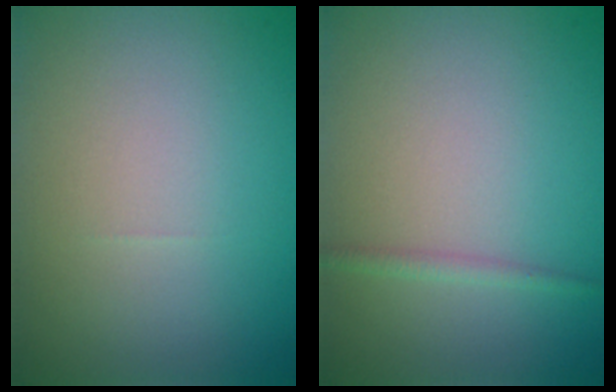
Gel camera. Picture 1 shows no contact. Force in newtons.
{"total": 1.1, "press": 1.1, "slide": 0.1}